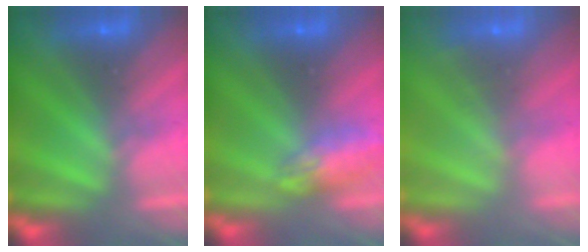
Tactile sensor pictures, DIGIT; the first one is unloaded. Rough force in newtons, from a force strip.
{"total": 2.4}
{"total": 1.5}